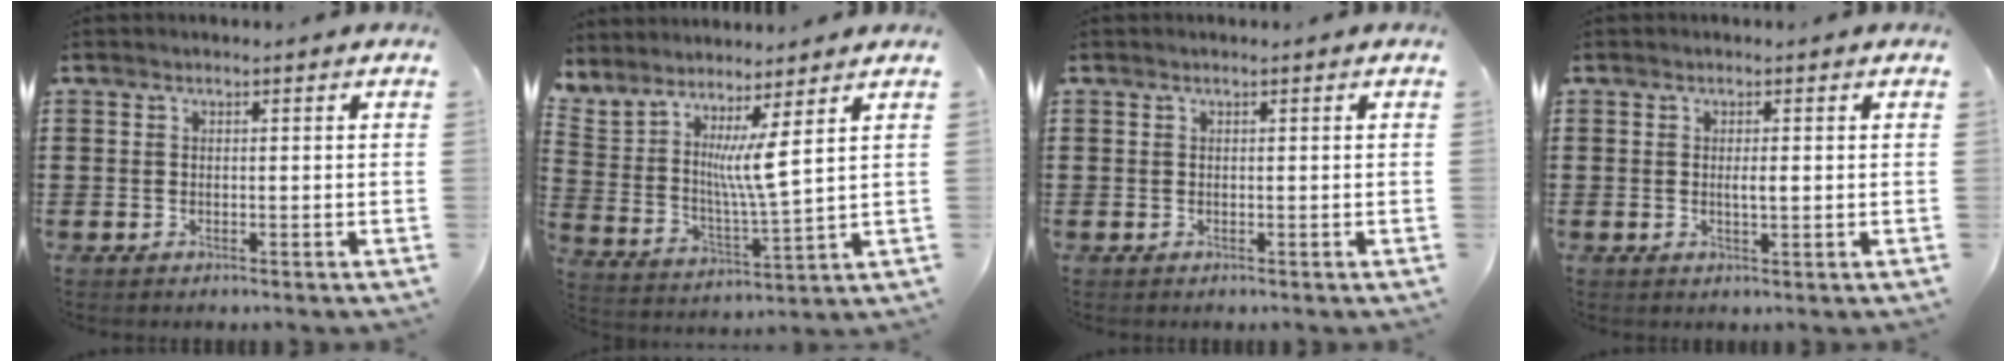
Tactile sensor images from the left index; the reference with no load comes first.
{"total": 6.7, "force": [4.4, 0.1, 5.1], "torque": [-0.116, -0.039, 0.073]}
{"total": 0.0}
{"total": 1.5, "force": [0.2, 0.3, 1.5], "torque": [-0.028, 0.000, 0.003]}